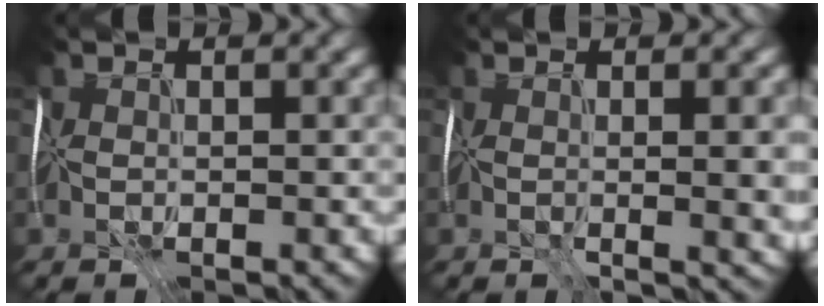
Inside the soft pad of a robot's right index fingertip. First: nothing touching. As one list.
[{"total": 5.0, "force": [-0.2, 1.5, 4.8], "torque": [-0.057, -0.019, 0.017]}]